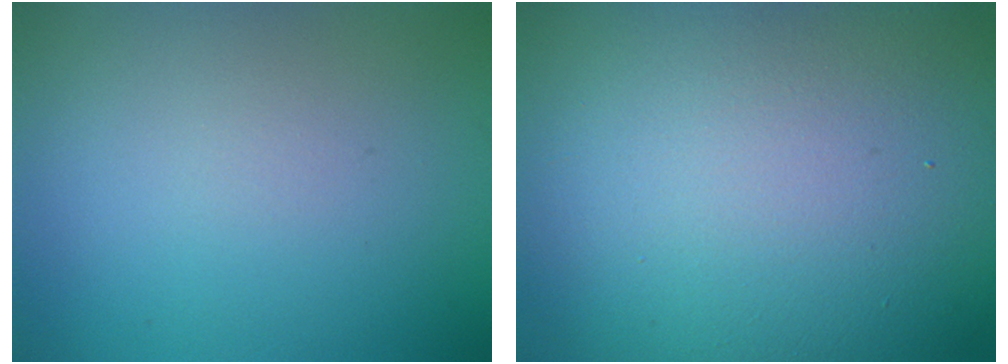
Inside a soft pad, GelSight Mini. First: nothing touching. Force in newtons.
{"total": 18.9, "press": 18.9, "slide": 1.0}